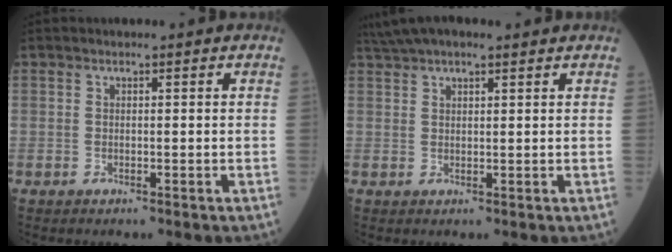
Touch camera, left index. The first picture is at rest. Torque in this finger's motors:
{"motor_torque": [0.34, -0.31, 0.11, 0.05]}